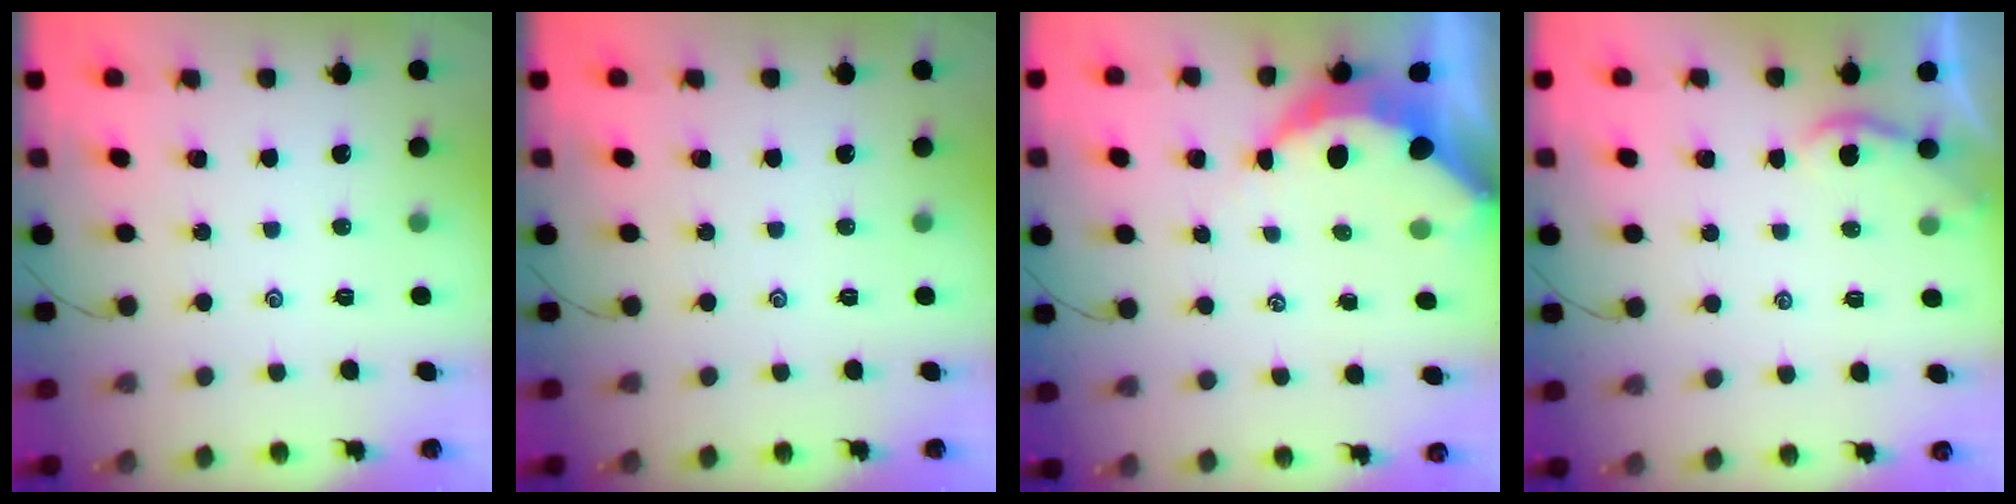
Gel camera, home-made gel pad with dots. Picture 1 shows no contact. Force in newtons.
{"total": 0.0}
{"total": 8.4, "press": 8.3, "slide": 1.0}
{"total": 1.6, "press": 1.6, "slide": 0.2}